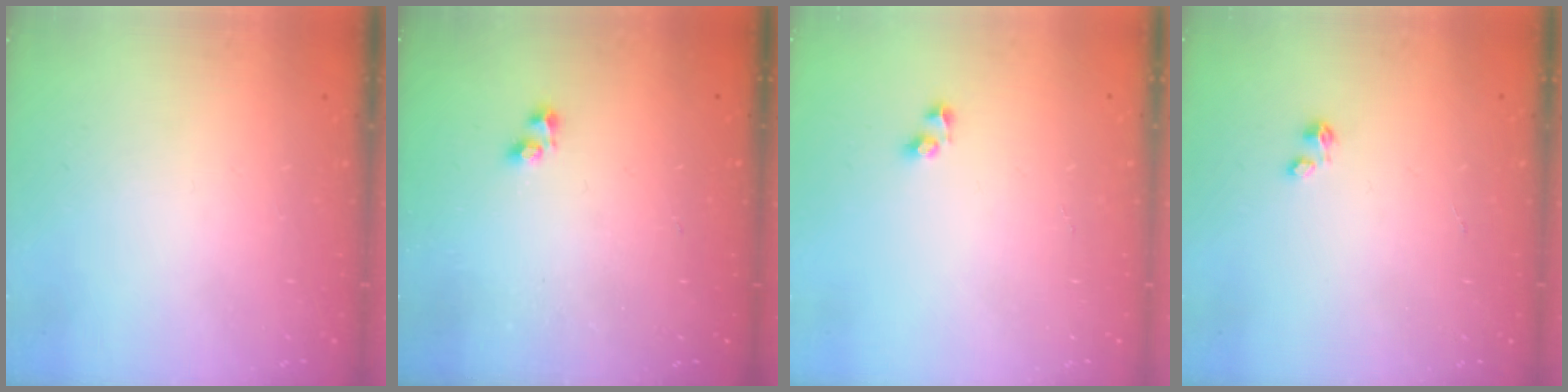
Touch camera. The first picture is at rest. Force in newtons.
{"total": 0.9, "press": 0.4, "slide": 0.8}
{"total": 2.7, "press": 2.6, "slide": 0.6}
{"total": 0.0}